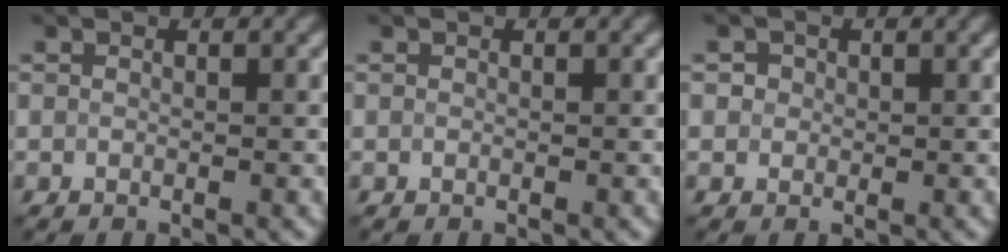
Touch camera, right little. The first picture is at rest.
{"total": 0.0}
{"total": 1.4, "force": [0.5, 1.2, 0.4], "torque": [-0.004, 0.002, 0.008]}